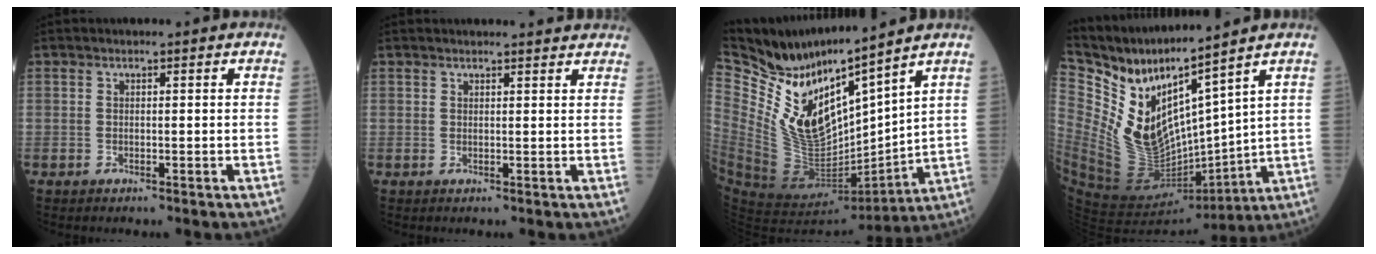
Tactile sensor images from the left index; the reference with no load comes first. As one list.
[{"total": 4.1, "force": [4.0, 0.3, 0.8], "torque": [-0.011, 0.012, 0.038]}, {"total": 14.4, "force": [11.9, 2.6, 7.6], "torque": [-0.151, -0.023, 0.246]}, {"total": 14.4, "force": [11.2, 1.9, 8.7], "torque": [-0.174, -0.019, 0.234]}]